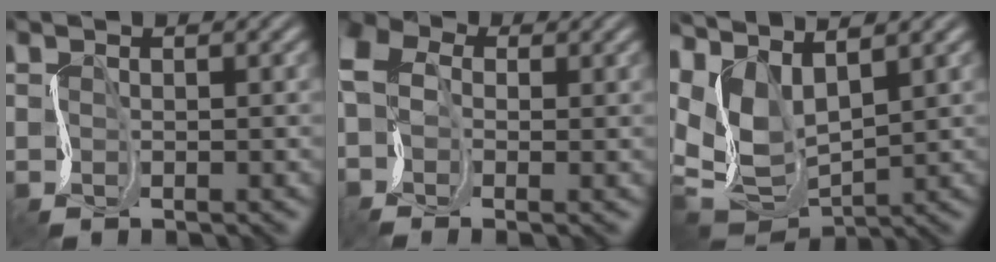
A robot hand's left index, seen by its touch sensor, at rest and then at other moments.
{"total": 6.8, "force": [-0.7, 4.6, 4.9], "torque": [-0.094, 0.016, -0.038]}
{"total": 6.7, "force": [2.1, 3.2, 5.5], "torque": [-0.125, -0.007, 0.046]}